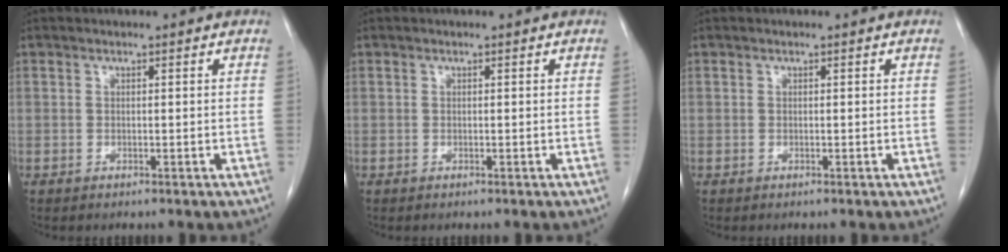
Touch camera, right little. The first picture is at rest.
{"total": 0.0}
{"total": 0.0}